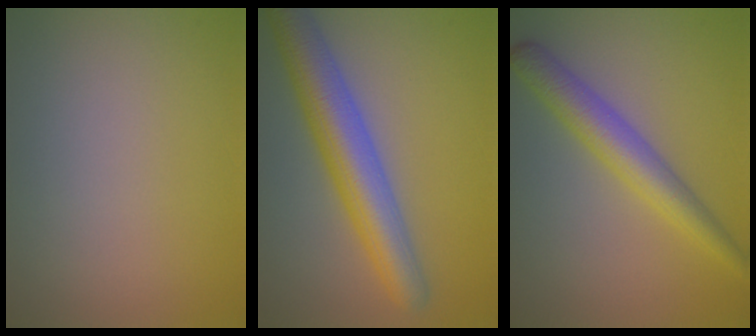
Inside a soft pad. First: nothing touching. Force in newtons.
{"total": 6.8, "press": 6.8, "slide": 0.4}
{"total": 4.2, "press": 4.2, "slide": 0.0}